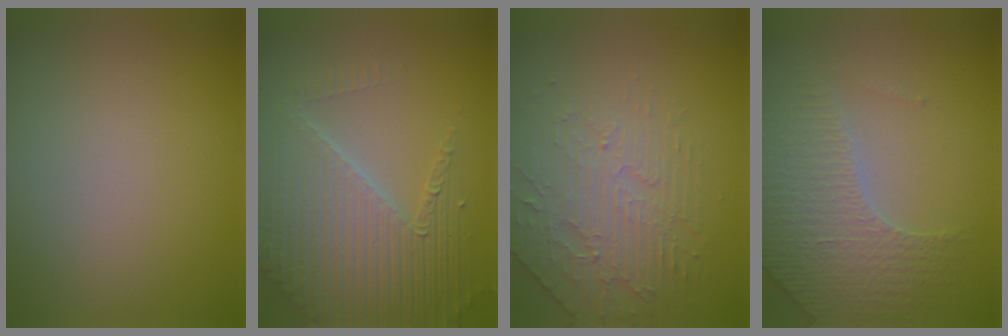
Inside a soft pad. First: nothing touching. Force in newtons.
{"total": 7.8, "press": 5.4, "slide": 5.6}
{"total": 4.7, "press": 3.5, "slide": 3.1}
{"total": 3.3, "press": 3.2, "slide": 0.9}